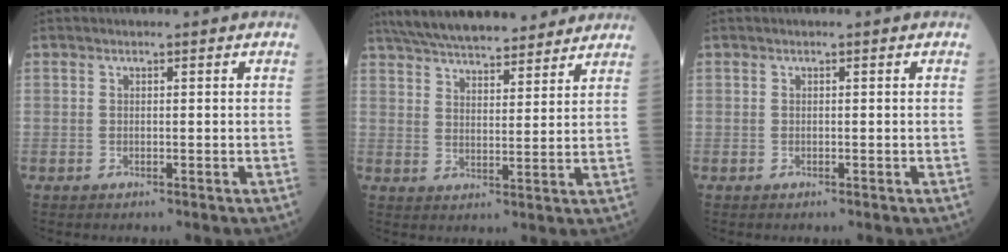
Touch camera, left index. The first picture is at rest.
{"total": 17.8, "force": [15.5, 4.0, 7.8], "torque": [-0.129, 0.036, 0.231]}
{"total": 0.0}